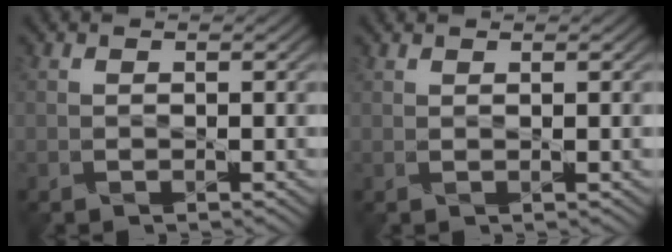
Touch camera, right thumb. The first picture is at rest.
{"total": 1.0, "force": [0.7, -0.4, 0.5], "torque": [-0.012, 0.005, 0.015]}